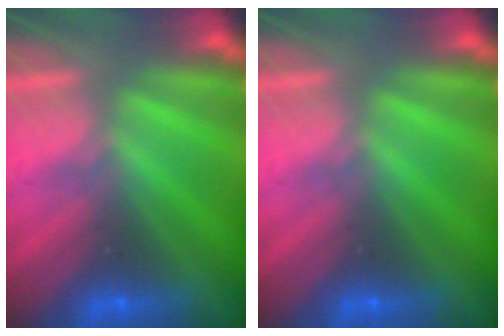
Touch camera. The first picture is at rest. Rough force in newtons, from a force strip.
{"total": 0.0}